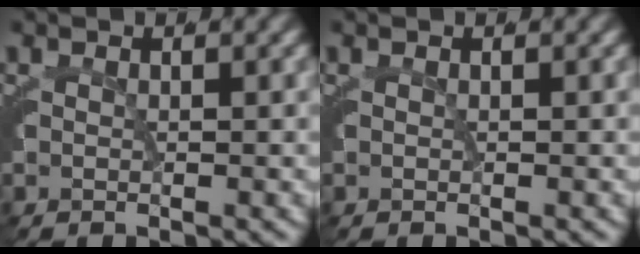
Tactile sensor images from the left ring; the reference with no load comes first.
{"total": 0.0}